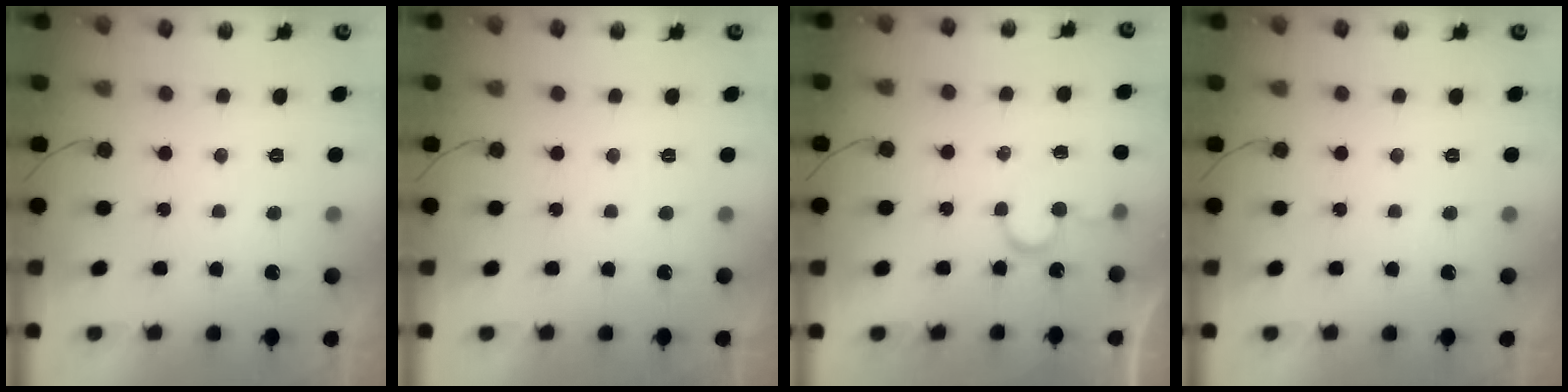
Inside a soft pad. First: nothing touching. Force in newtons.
{"total": 1.8, "press": 1.8, "slide": 0.1}
{"total": 6.8, "press": 6.8, "slide": 0.3}
{"total": 0.0}